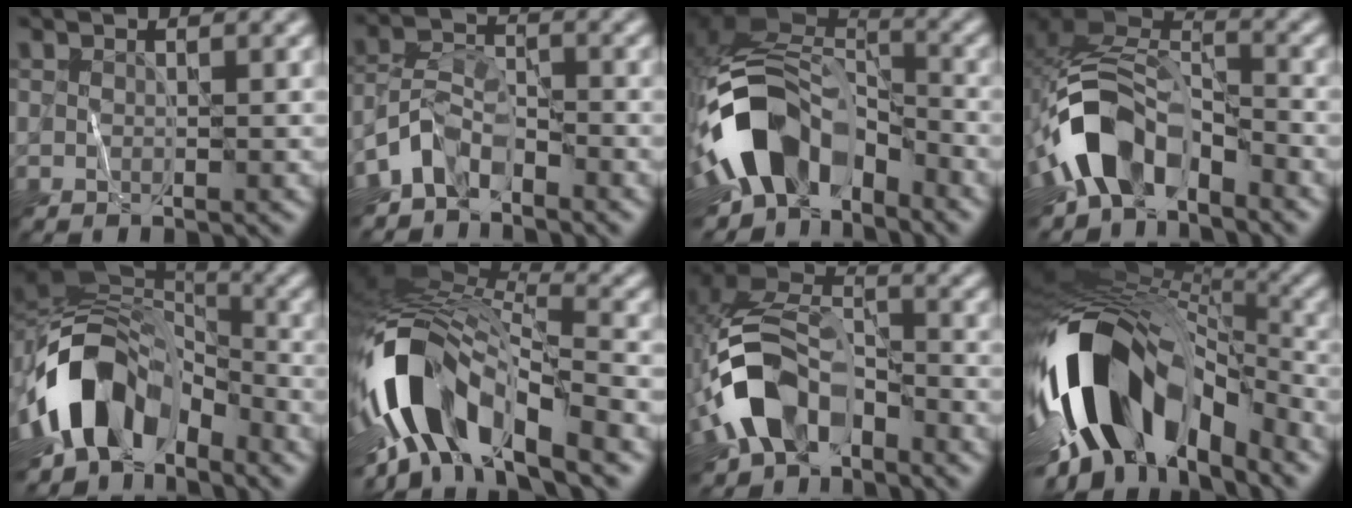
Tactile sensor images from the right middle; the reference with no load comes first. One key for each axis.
{"total": 4.0, "fx": -3.3, "fy": 1.8, "fz": 1.5, "tx": -0.021, "ty": 0.005, "tz": -0.076}
{"total": 12.3, "fx": -5.6, "fy": 7.4, "fz": 8.0, "tx": -0.143, "ty": 0.006, "tz": -0.111}
{"total": 9.2, "fx": -5.0, "fy": 5.4, "fz": 5.5, "tx": -0.092, "ty": 0.006, "tz": -0.100}
{"total": 12.4, "fx": -5.7, "fy": 7.6, "fz": 7.9, "tx": -0.142, "ty": 0.018, "tz": -0.119}
{"total": 13.2, "fx": -5.8, "fy": 6.2, "fz": 10.1, "tx": -0.195, "ty": 0.001, "tz": -0.109}
{"total": 9.9, "fx": -4.6, "fy": 6.0, "fz": 6.4, "tx": -0.115, "ty": 0.015, "tz": -0.096}
{"total": 15.9, "fx": -5.5, "fy": 8.7, "fz": 12.1, "tx": -0.214, "ty": 0.003, "tz": -0.097}